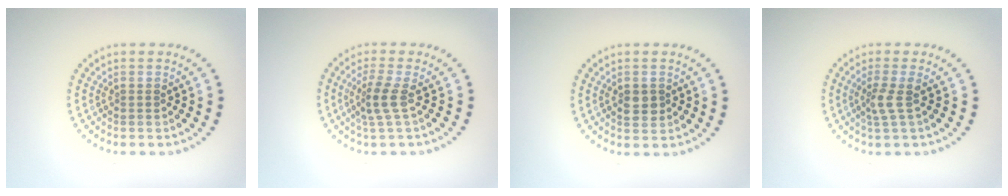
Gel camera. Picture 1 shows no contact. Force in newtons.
{"total": 2.2, "press": 1.7, "slide": 1.4}
{"total": 1.8, "press": 1.8, "slide": 0.2}
{"total": 2.0, "press": 1.5, "slide": 1.3}